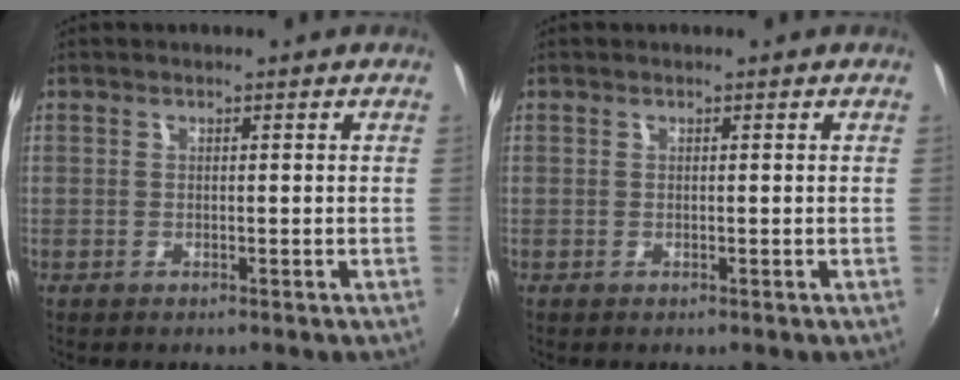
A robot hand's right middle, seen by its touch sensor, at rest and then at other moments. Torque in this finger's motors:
{"motor_torque": [-0.24, -0.17, 0.00, 0.01]}